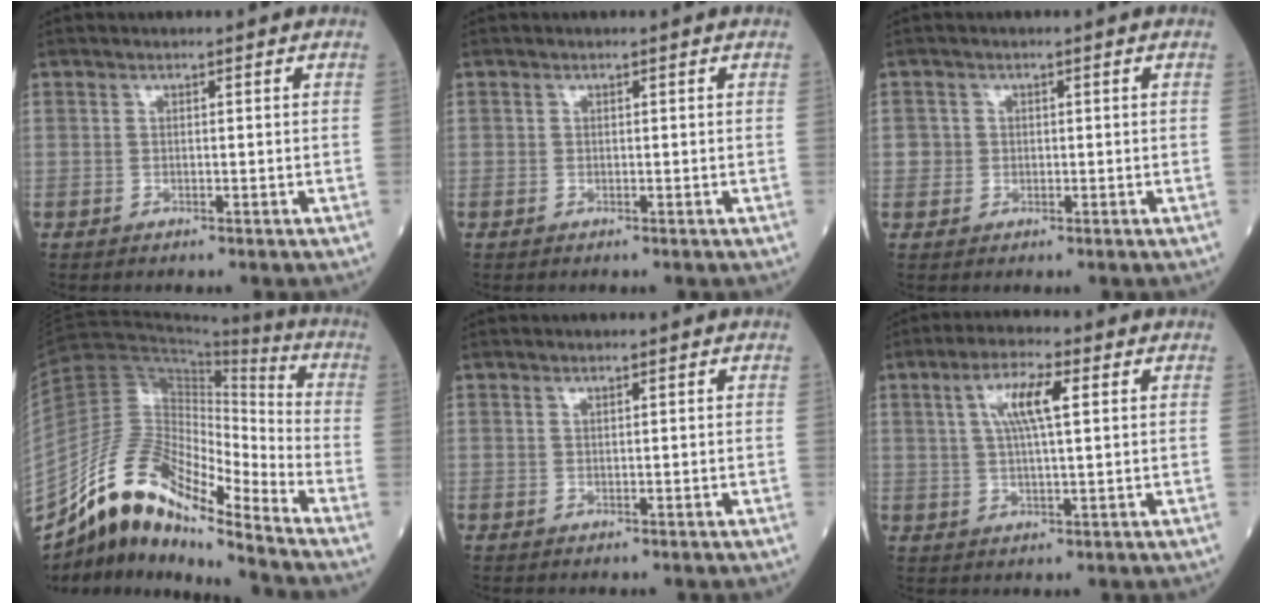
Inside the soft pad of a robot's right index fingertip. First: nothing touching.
{"total": 0.0}
{"total": 1.8, "force": [0.0, 1.8, 0.1], "torque": [0.006, 0.005, -0.003]}
{"total": 15.2, "force": [-11.8, 3.9, 8.8], "torque": [-0.162, 0.051, -0.209]}
{"total": 0.0}
{"total": 6.9, "force": [2.1, 1.2, 6.5], "torque": [-0.125, 0.010, 0.040]}